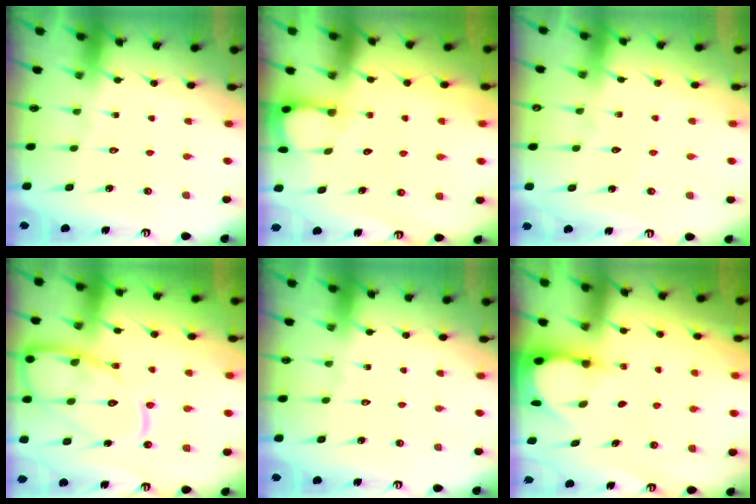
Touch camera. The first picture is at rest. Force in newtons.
{"total": 2.3, "press": 2.3, "slide": 0.3}
{"total": 2.1, "press": 2.1, "slide": 0.3}
{"total": 15.5, "press": 15.5, "slide": 1.6}
{"total": 0.0}
{"total": 3.1, "press": 3.1, "slide": 0.3}